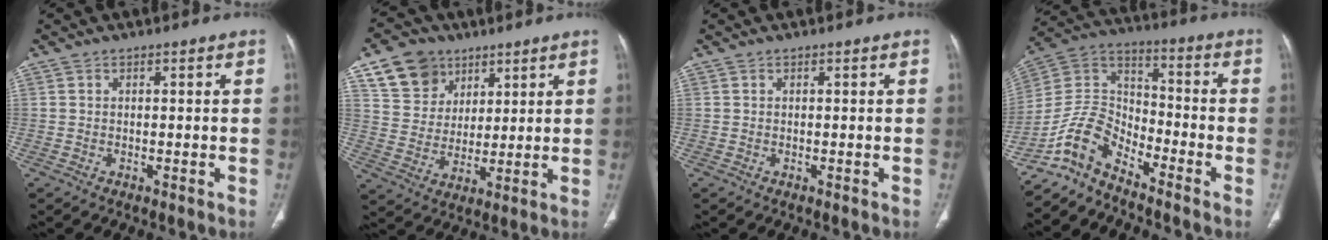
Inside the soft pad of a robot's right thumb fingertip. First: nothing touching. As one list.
[{"total": 11.4, "force": [6.5, 8.7, 3.4], "torque": [-0.036, -0.022, 0.128]}, {"total": 0.0}, {"total": 9.9, "force": [-8.1, 4.0, 4.1], "torque": [-0.077, 0.083, -0.169]}]